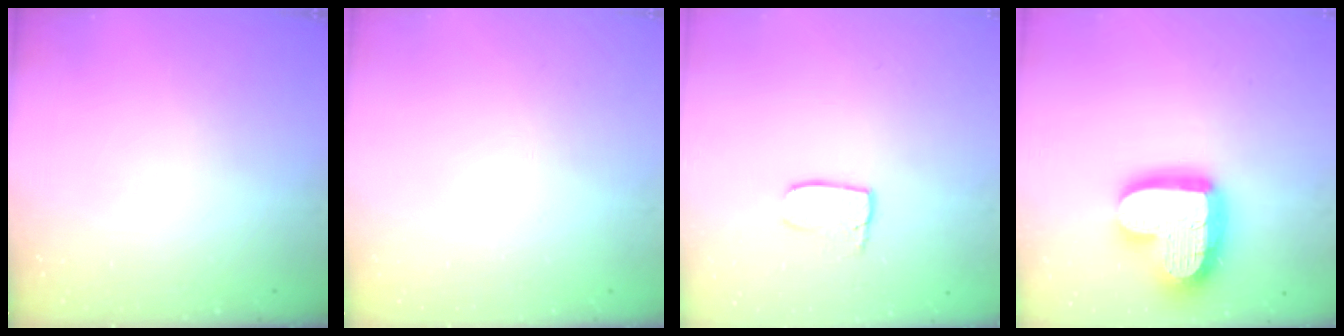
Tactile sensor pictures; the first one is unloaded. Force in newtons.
{"total": 0.0}
{"total": 5.5, "press": 5.5, "slide": 0.3}
{"total": 19.6, "press": 19.6, "slide": 1.5}